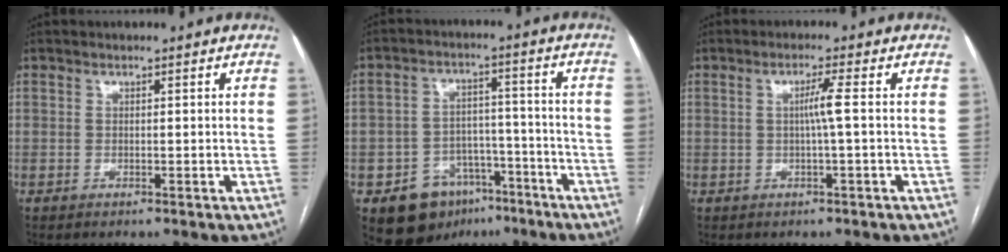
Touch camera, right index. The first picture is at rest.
{"total": 10.1, "force": [-6.0, 7.4, 3.5], "torque": [-0.050, 0.029, -0.083]}
{"total": 2.7, "force": [0.0, -0.7, 2.6], "torque": [-0.047, 0.000, 0.001]}